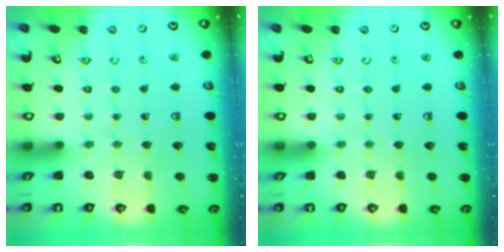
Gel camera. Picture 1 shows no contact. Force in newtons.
{"total": 0.0}